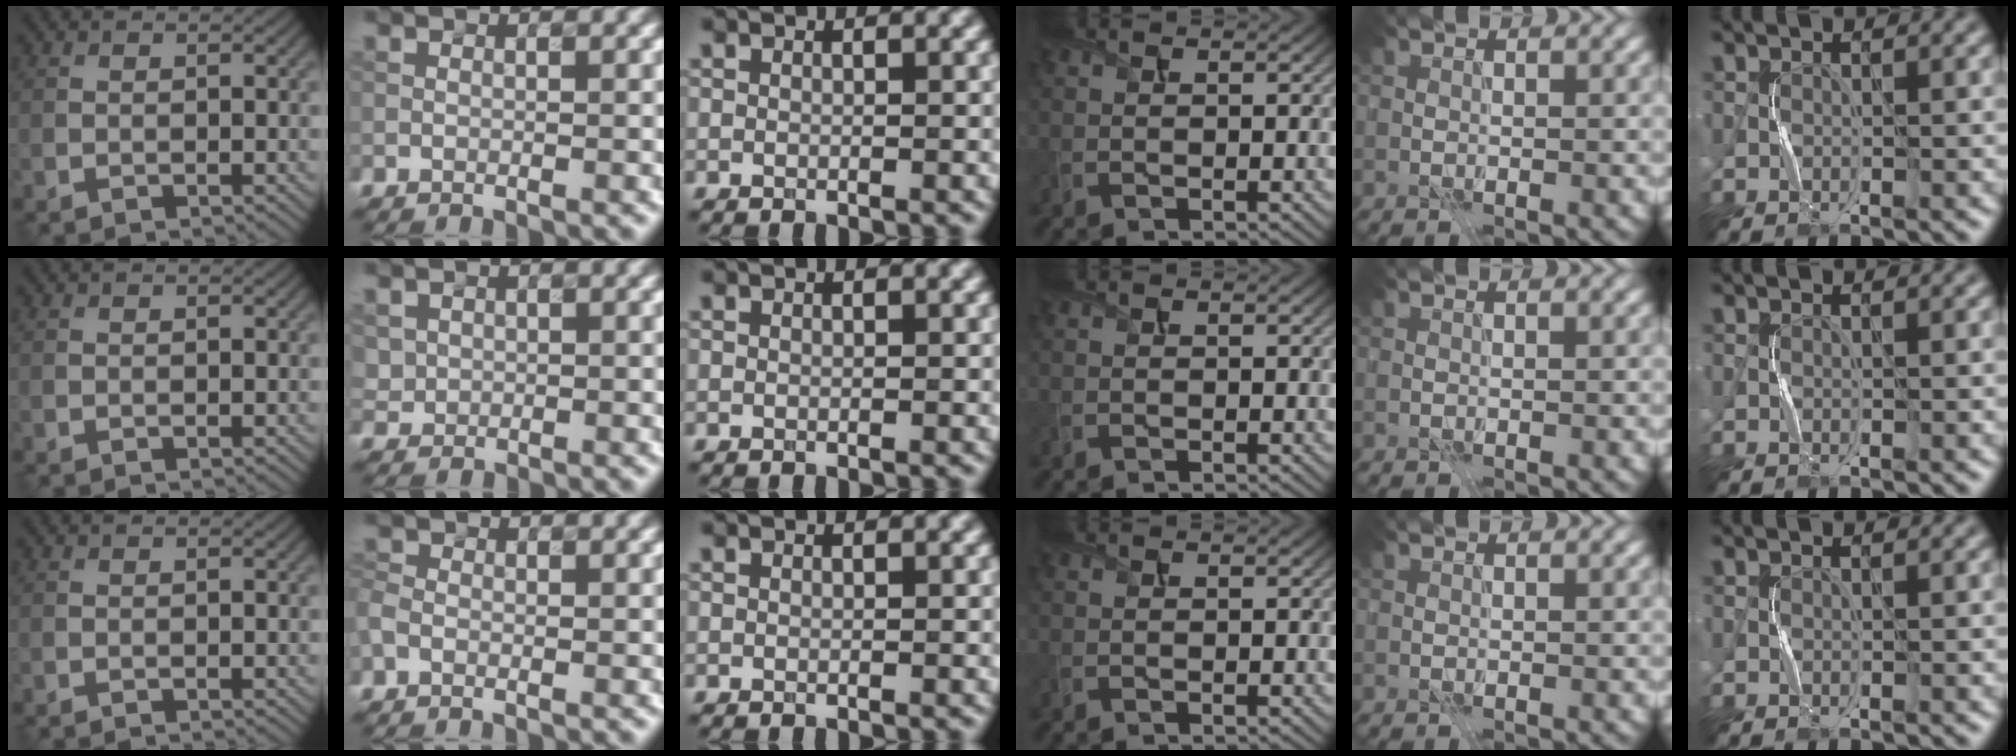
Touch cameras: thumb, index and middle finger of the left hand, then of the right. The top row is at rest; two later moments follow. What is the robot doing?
{"motion": "press", "object": "toy piano key"}